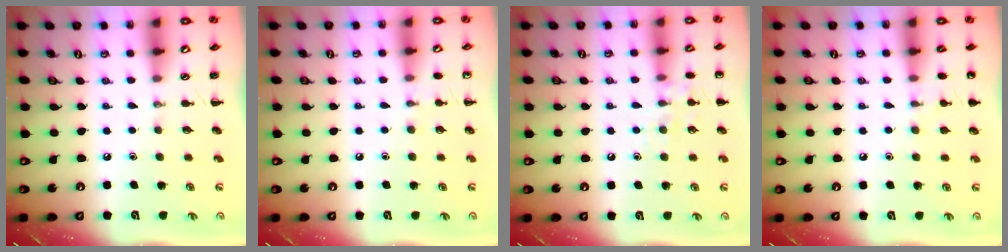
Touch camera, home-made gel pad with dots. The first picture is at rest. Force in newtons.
{"total": 4.3, "press": 4.1, "slide": 1.3}
{"total": 7.6, "press": 7.5, "slide": 1.2}
{"total": 6.7, "press": 6.4, "slide": 1.9}